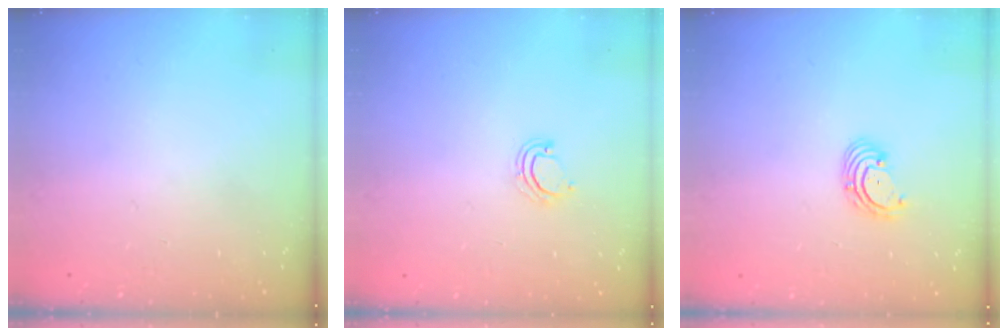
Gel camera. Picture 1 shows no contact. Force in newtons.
{"total": 2.2, "press": 2.2, "slide": 0.1}
{"total": 2.9, "press": 2.9, "slide": 0.3}